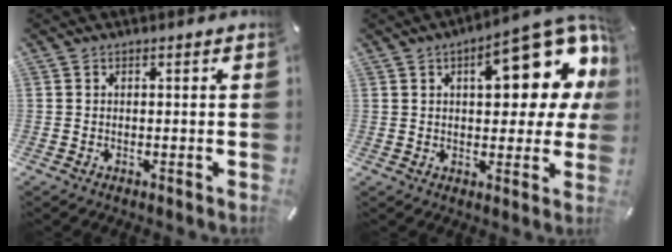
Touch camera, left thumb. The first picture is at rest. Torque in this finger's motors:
{"motor_torque": [2.16, 2.13, 1.50, -0.93, 0.39]}